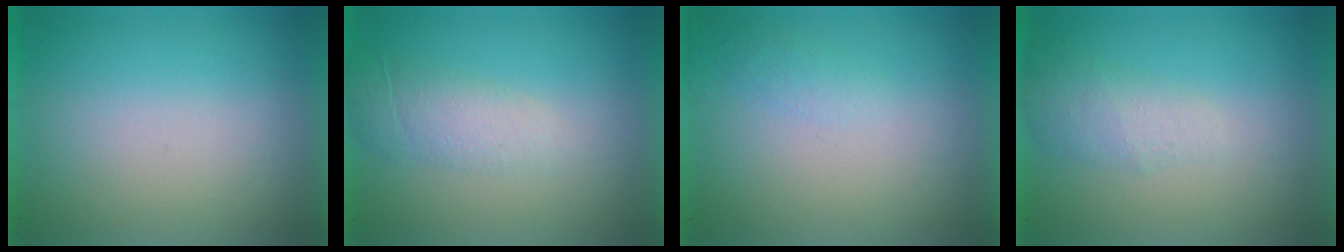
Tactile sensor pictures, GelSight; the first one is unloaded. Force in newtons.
{"total": 2.0}
{"total": 1.2}
{"total": 2.2}